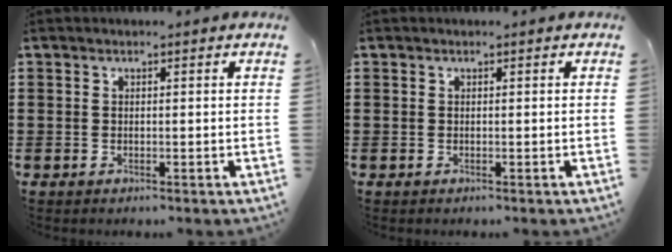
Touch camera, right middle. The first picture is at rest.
{"total": 0.0}